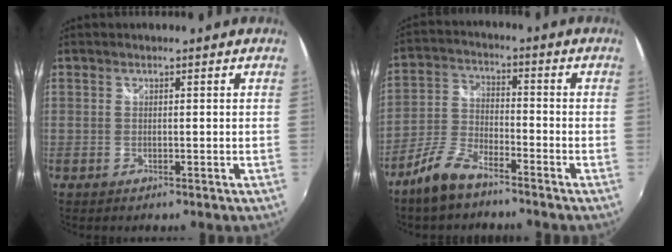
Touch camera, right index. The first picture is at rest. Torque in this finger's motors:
{"motor_torque": [0.58, -0.47, 0.28, 0.02]}